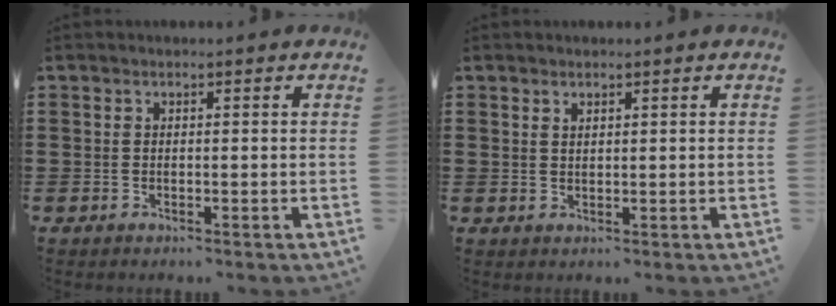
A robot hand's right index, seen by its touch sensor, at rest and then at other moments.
{"total": 1.1, "force": [0.9, 0.5, 0.3], "torque": [-0.007, 0.002, 0.017]}